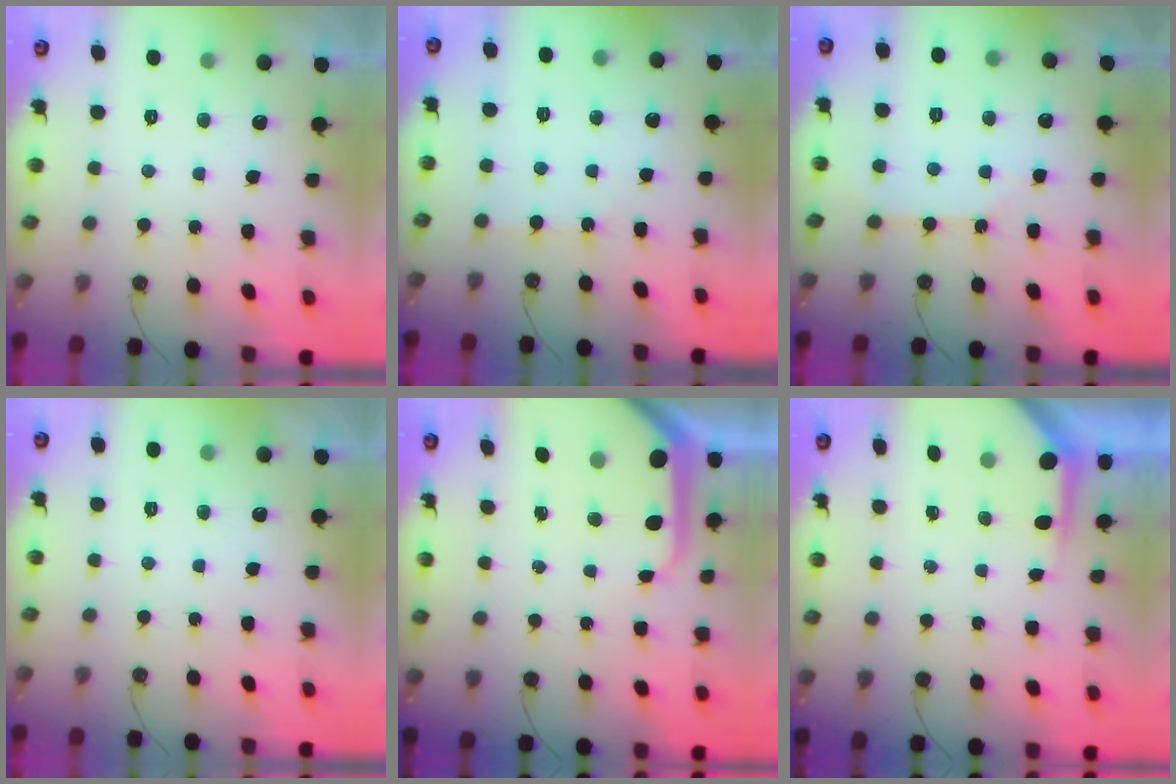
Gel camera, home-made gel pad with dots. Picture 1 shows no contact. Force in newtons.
{"total": 2.7, "press": 2.7, "slide": 0.4}
{"total": 2.5, "press": 2.5, "slide": 0.2}
{"total": 0.0}
{"total": 7.9, "press": 7.8, "slide": 0.9}
{"total": 3.8, "press": 3.8, "slide": 0.4}